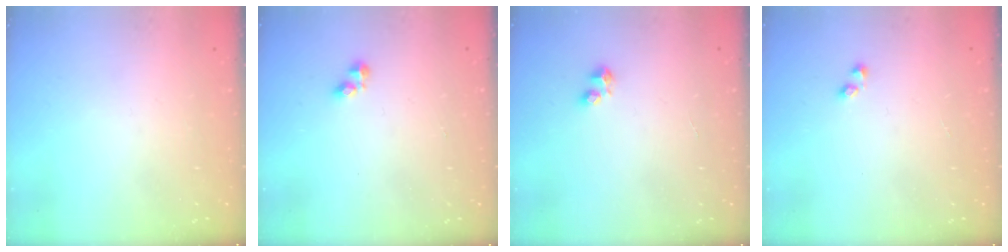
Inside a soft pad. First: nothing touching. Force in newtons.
{"total": 2.5, "press": 2.5, "slide": 0.4}
{"total": 2.9, "press": 2.8, "slide": 0.5}
{"total": 1.0, "press": 0.9, "slide": 0.5}